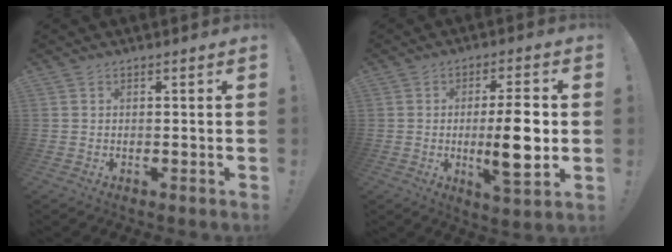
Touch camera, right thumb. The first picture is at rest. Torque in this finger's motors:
{"motor_torque": [1.86, 3.14, 0.23, 0.21, 0.23]}